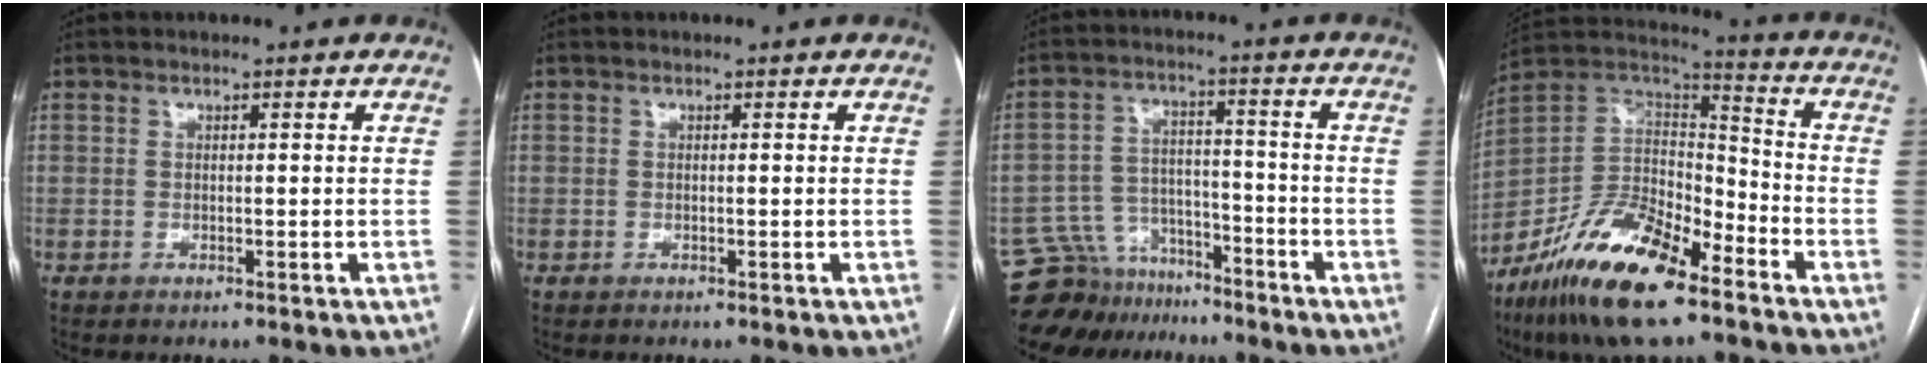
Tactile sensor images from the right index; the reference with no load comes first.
{"total": 0.0}
{"total": 9.0, "force": [-7.9, 4.3, -0.2], "torque": [0.002, 0.035, -0.134]}
{"total": 19.5, "force": [-13.0, 5.9, 13.2], "torque": [-0.276, 0.007, -0.239]}